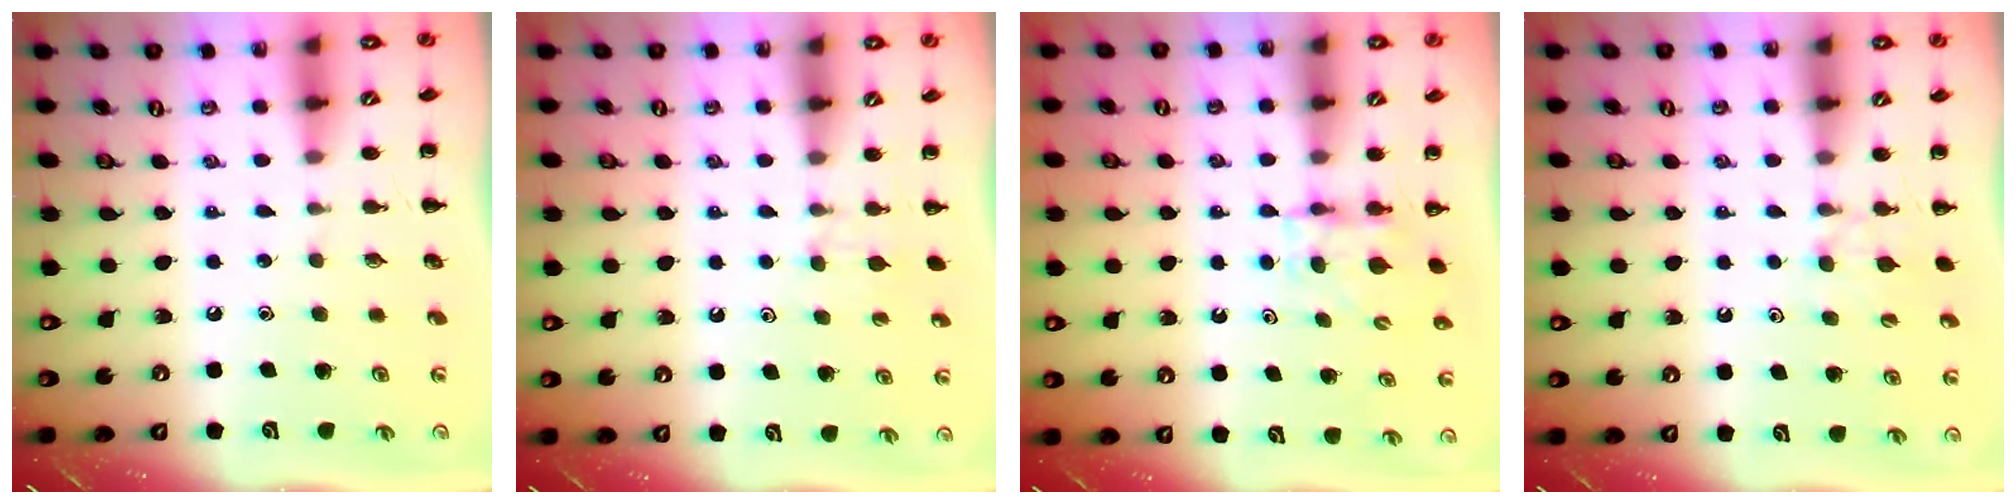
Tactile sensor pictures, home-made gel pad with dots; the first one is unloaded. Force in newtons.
{"total": 3.6, "press": 3.4, "slide": 1.2}
{"total": 4.9, "press": 4.9, "slide": 0.5}
{"total": 5.0, "press": 4.8, "slide": 1.4}